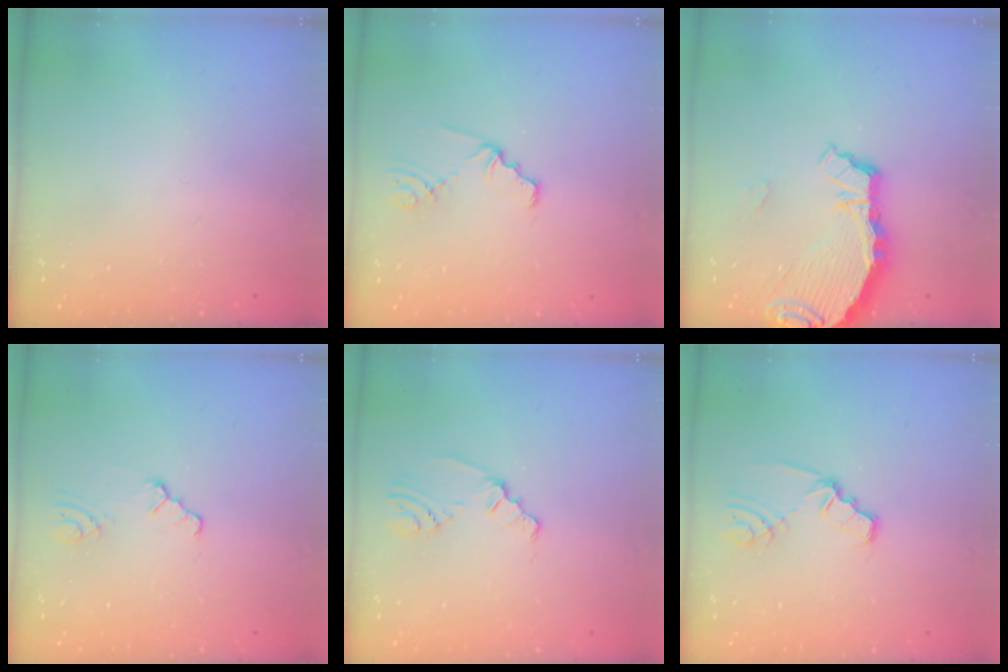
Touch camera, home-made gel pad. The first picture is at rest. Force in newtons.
{"total": 1.6, "press": 1.6, "slide": 0.1}
{"total": 7.2, "press": 7.2, "slide": 0.8}
{"total": 1.2, "press": 1.1, "slide": 0.2}
{"total": 2.0, "press": 1.5, "slide": 1.4}
{"total": 2.5, "press": 2.5, "slide": 0.4}